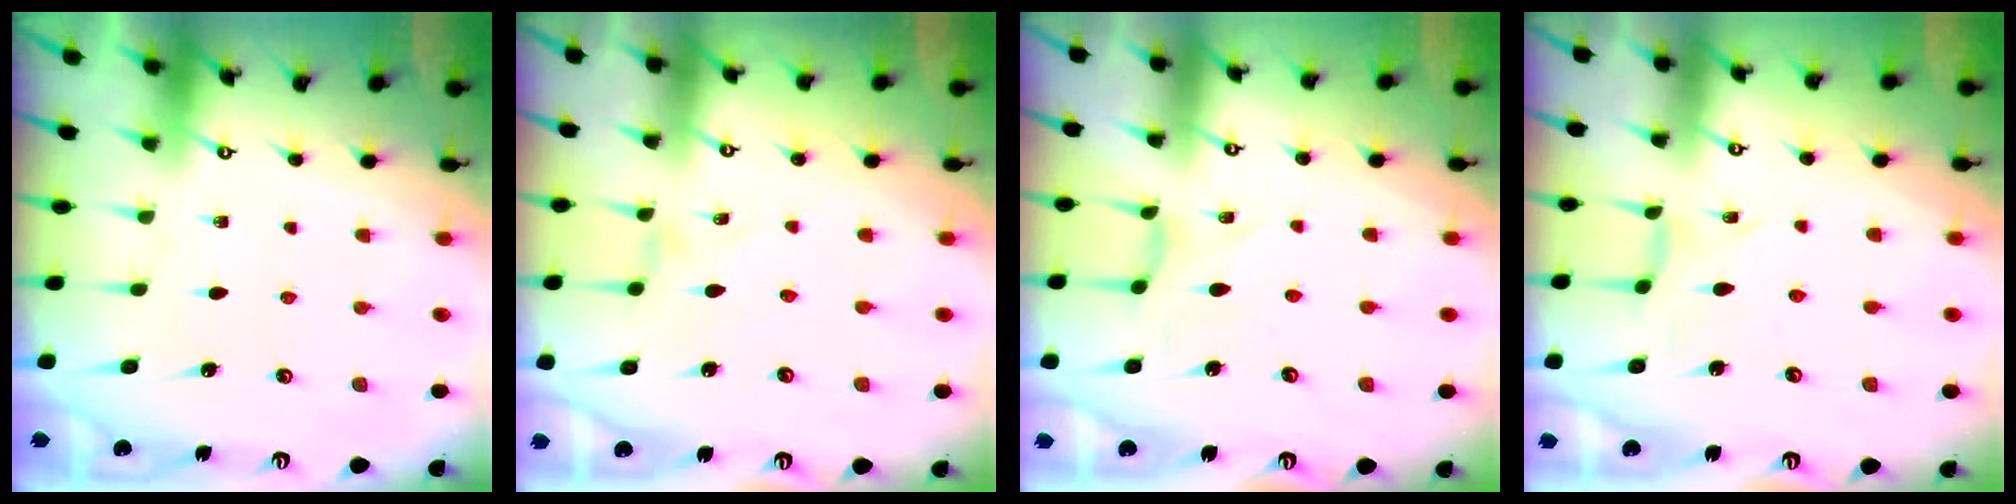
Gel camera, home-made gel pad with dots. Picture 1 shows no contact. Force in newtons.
{"total": 0.0}
{"total": 1.5, "press": 1.5, "slide": 0.3}
{"total": 0.8, "press": 0.7, "slide": 0.2}